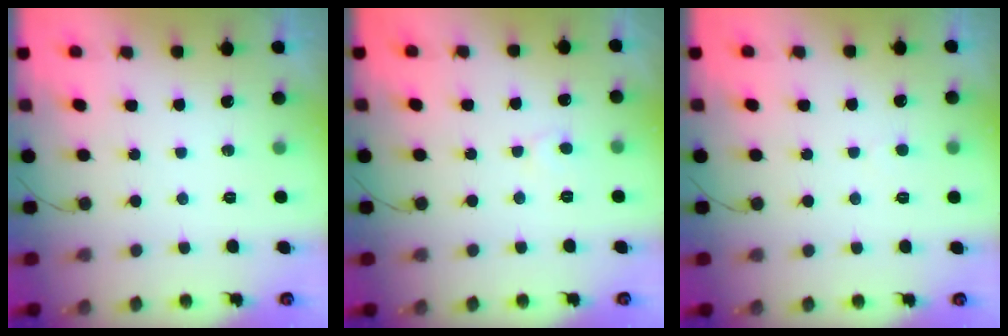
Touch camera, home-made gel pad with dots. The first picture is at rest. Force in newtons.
{"total": 4.4, "press": 4.3, "slide": 0.5}
{"total": 2.5, "press": 2.5, "slide": 0.2}